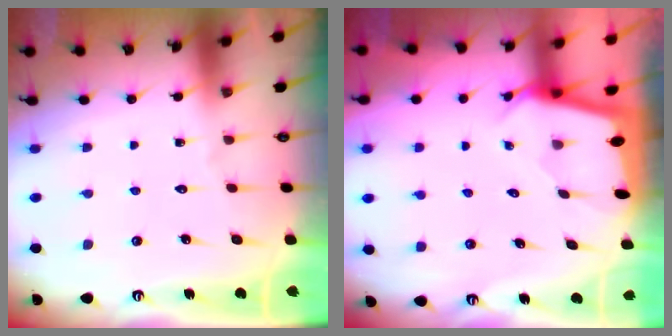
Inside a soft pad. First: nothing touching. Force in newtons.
{"total": 1.4, "press": 1.4, "slide": 0.1}